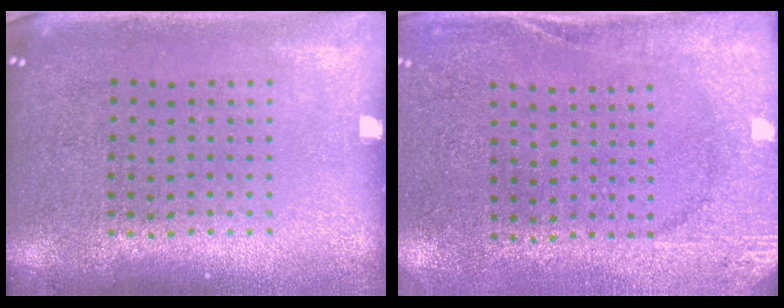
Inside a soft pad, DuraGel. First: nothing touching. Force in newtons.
{"total": 2.7, "press": 2.3, "slide": 1.3}